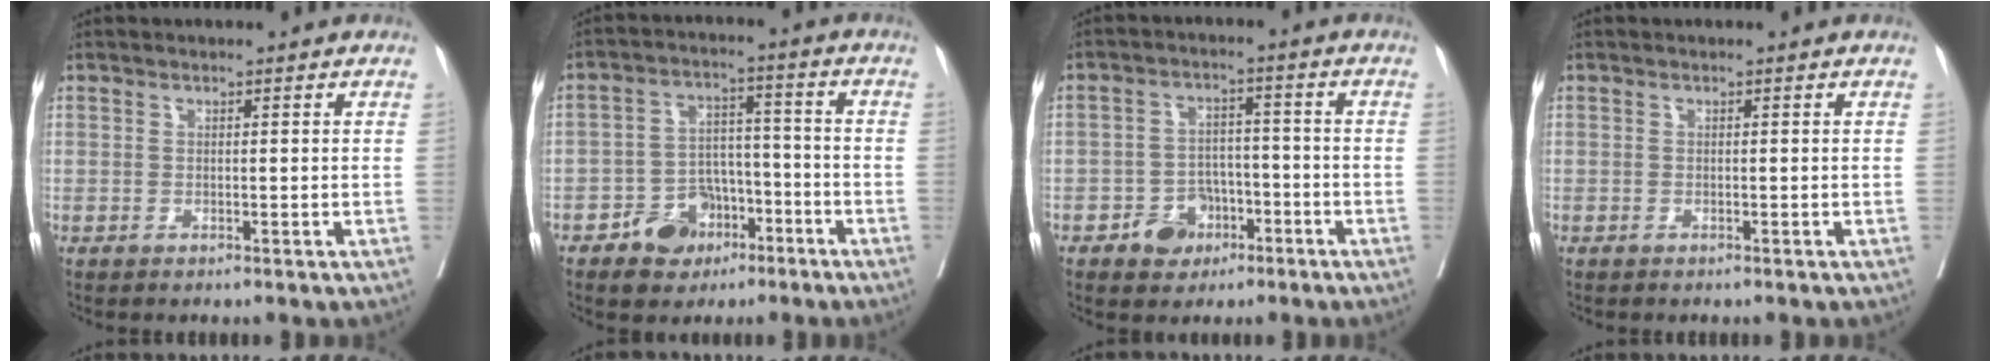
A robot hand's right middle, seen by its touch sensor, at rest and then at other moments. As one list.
[{"total": 7.8, "force": [-4.5, 5.7, 2.8], "torque": [-0.046, 0.019, -0.069]}, {"total": 5.6, "force": [-3.0, 4.3, 1.9], "torque": [-0.028, 0.014, -0.042]}, {"total": 0.0}]